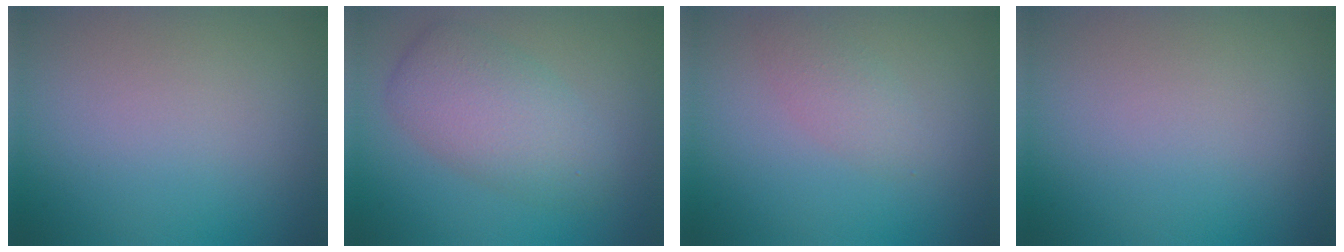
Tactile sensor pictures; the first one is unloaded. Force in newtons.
{"total": 5.2, "press": 5.2, "slide": 0.2}
{"total": 1.8, "press": 1.8, "slide": 0.1}
{"total": 0.0}